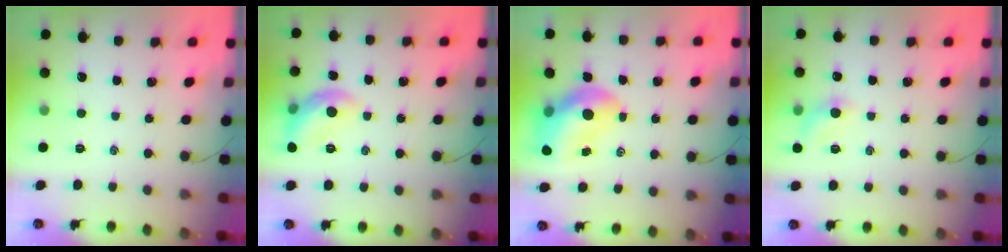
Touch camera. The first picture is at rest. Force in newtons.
{"total": 10.1, "press": 10.1, "slide": 1.0}
{"total": 12.4, "press": 11.8, "slide": 3.9}
{"total": 6.2, "press": 6.1, "slide": 1.2}